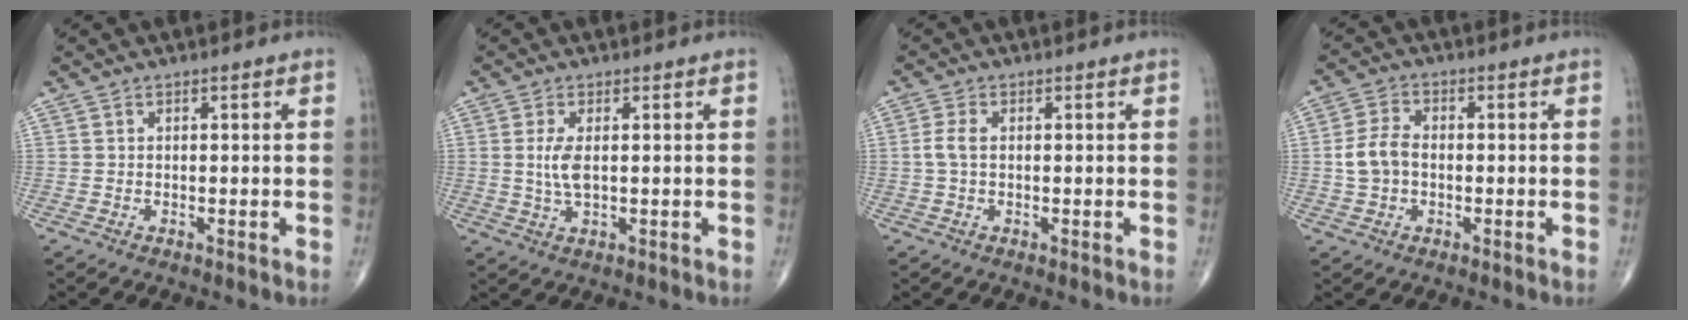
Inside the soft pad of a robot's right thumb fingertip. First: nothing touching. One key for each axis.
{"total": 4.3, "fx": 0.4, "fy": 1.7, "fz": 3.9, "tx": -0.090, "ty": -0.006, "tz": 0.014}
{"total": 2.7, "fx": 0.1, "fy": 1.5, "fz": 2.2, "tx": -0.058, "ty": 0.005, "tz": -0.001}
{"total": 5.7, "fx": -0.5, "fy": 4.0, "fz": 4.1, "tx": -0.085, "ty": 0.017, "tz": -0.013}